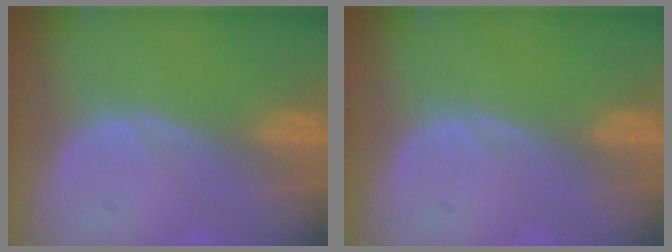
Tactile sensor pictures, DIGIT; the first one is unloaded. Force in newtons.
{"total": 0.0}